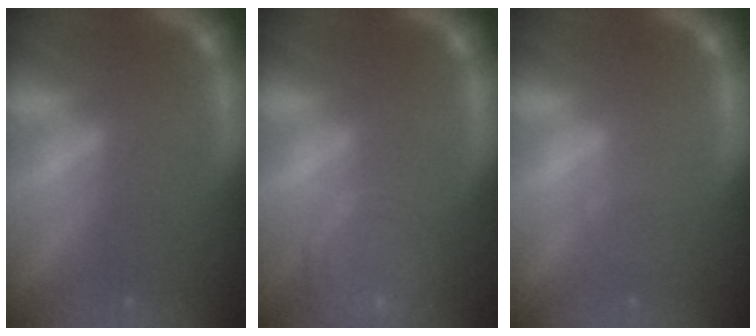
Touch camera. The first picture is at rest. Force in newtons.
{"total": 8.0}
{"total": 2.0}